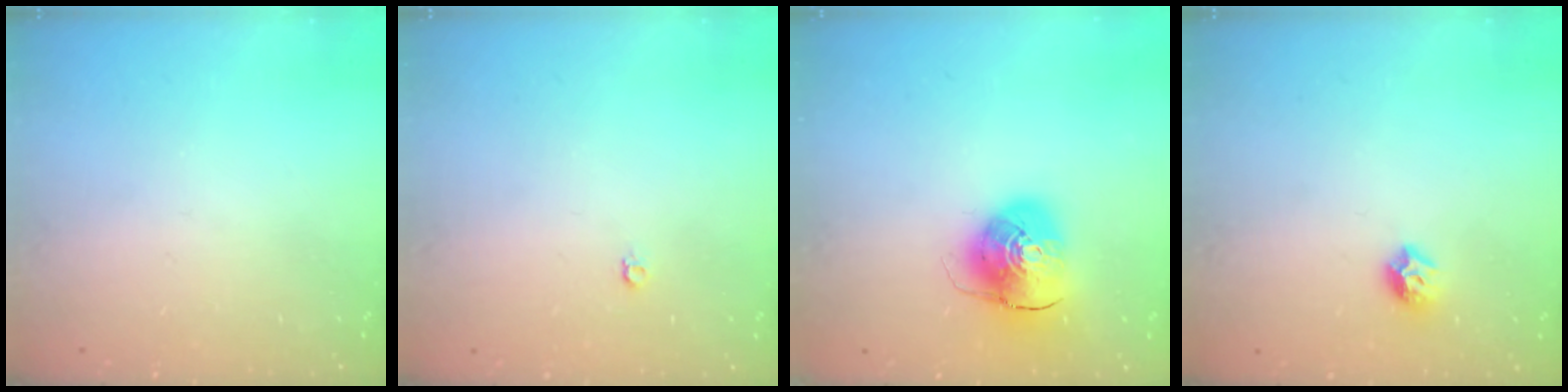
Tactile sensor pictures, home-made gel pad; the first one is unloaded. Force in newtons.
{"total": 3.5, "press": 3.4, "slide": 0.3}
{"total": 10.8, "press": 10.6, "slide": 1.8}
{"total": 7.6, "press": 7.6, "slide": 0.7}